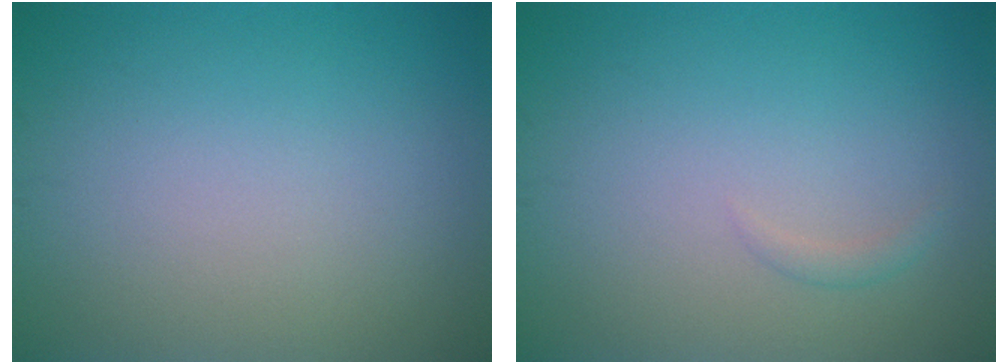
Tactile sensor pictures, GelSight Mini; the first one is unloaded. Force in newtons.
{"total": 0.7, "press": 0.7, "slide": 0.1}